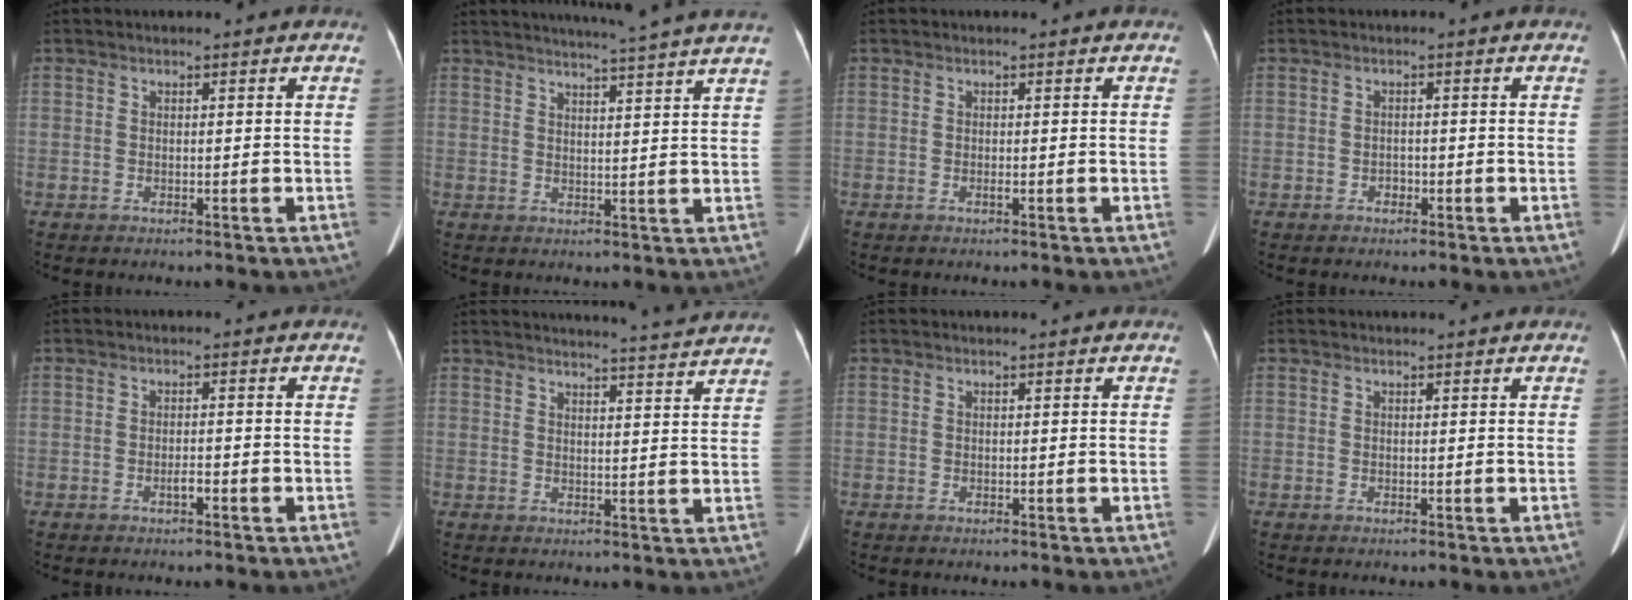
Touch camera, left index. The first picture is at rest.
{"total": 12.3, "force": [11.1, -1.9, 5.0], "torque": [-0.078, -0.018, 0.129]}
{"total": 0.0}
{"total": 1.0, "force": [-0.6, 0.7, 0.4], "torque": [-0.005, 0.003, -0.010]}
{"total": 1.2, "force": [-0.7, 0.3, 0.9], "torque": [-0.017, 0.001, -0.011]}
{"total": 7.6, "force": [7.1, -1.7, 1.9], "torque": [-0.029, -0.012, 0.083]}
{"total": 0.6, "force": [0.5, 0.0, 0.2], "torque": [-0.002, 0.004, 0.010]}
{"total": 0.9, "force": [0.8, 0.0, 0.1], "torque": [-0.007, 0.006, 0.015]}